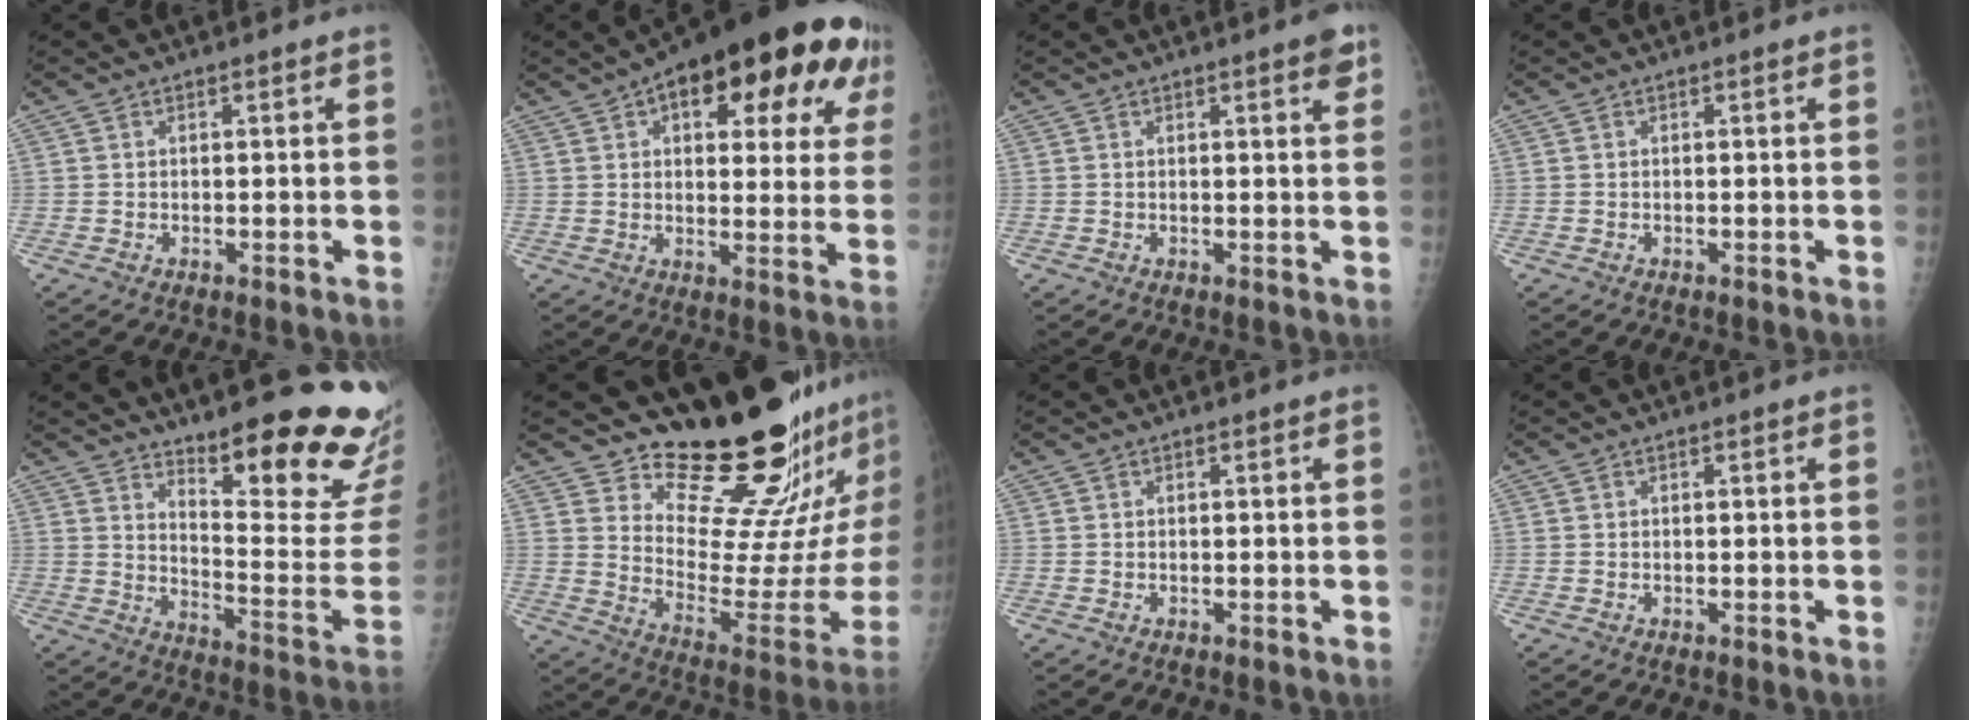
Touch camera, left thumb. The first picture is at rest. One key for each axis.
{"total": 24.5, "fx": 11.7, "fy": 10.5, "fz": 18.8, "tx": -0.222, "ty": 0.004, "tz": 0.152}
{"total": 3.0, "fx": 1.7, "fy": 0.6, "fz": 2.4, "tx": -0.024, "ty": -0.006, "tz": 0.019}
{"total": 0.0}
{"total": 23.0, "fx": 17.4, "fy": 4.6, "fz": 14.5, "tx": -0.167, "ty": -0.144, "tz": 0.239}
{"total": 21.1, "fx": 18.3, "fy": 4.3, "fz": 9.7, "tx": -0.098, "ty": -0.184, "tz": 0.263}
{"total": 0.0}
{"total": 0.0}